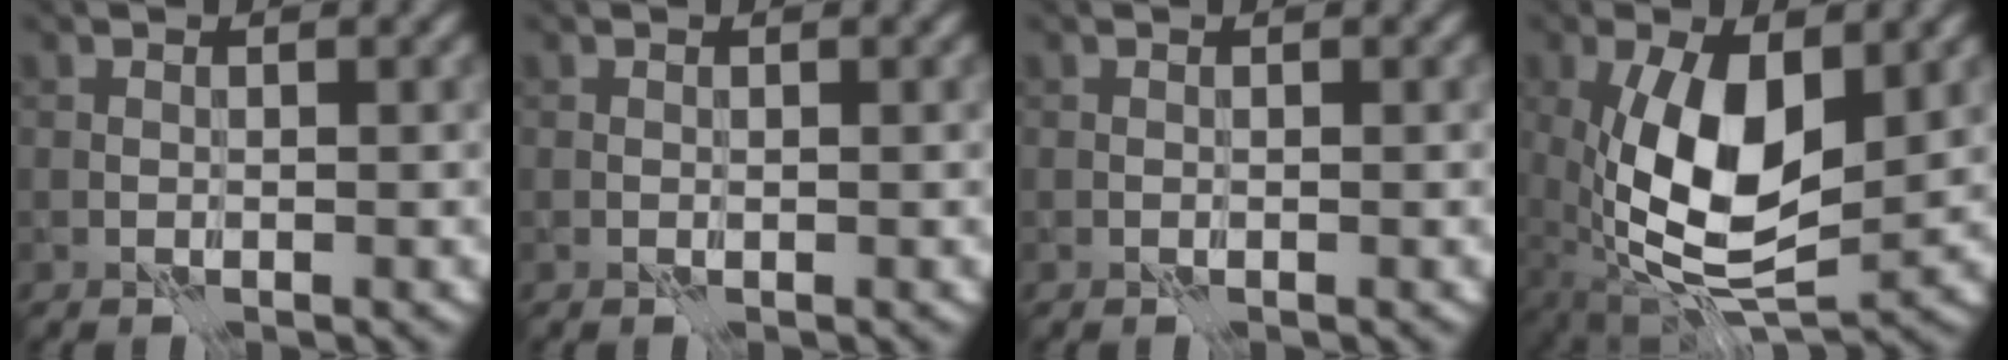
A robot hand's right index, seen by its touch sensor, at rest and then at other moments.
{"total": 0.0}
{"total": 0.0}
{"total": 11.0, "force": [0.3, 5.3, 9.6], "torque": [-0.180, -0.010, 0.006]}